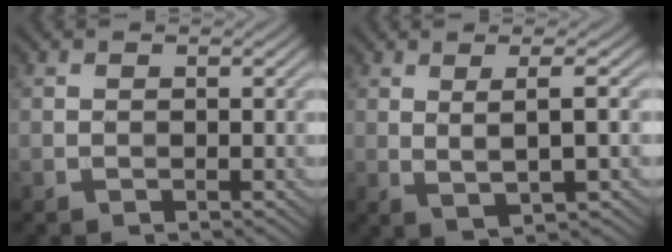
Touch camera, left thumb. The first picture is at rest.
{"total": 3.9, "force": [0.7, 0.6, 3.8], "torque": [-0.077, 0.006, 0.014]}